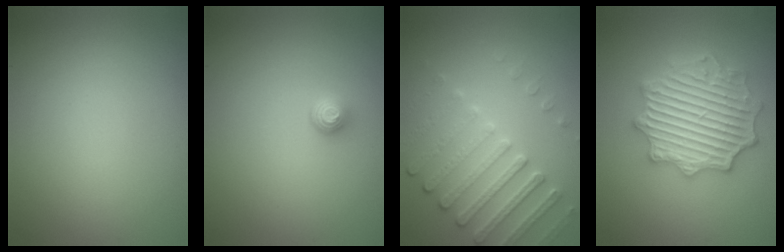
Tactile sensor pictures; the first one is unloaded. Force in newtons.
{"total": 1.3, "press": 1.0, "slide": 0.9}
{"total": 4.0, "press": 3.8, "slide": 1.4}
{"total": 6.7, "press": 6.6, "slide": 1.0}